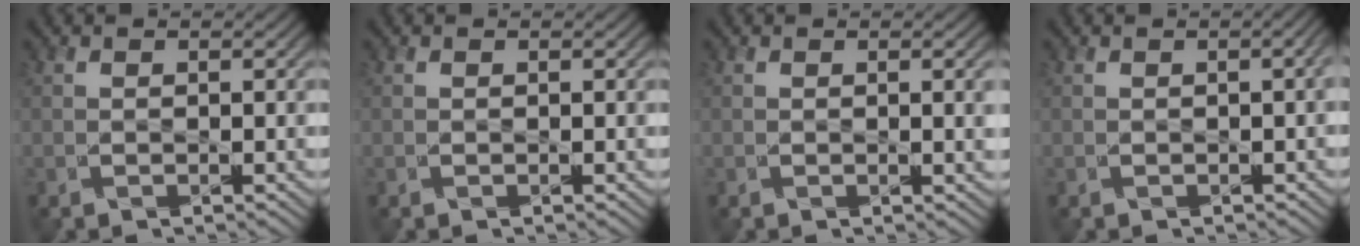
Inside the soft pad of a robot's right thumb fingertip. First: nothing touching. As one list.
[{"total": 0.0}, {"total": 2.0, "force": [0.4, 0.3, 1.9], "torque": [-0.028, 0.001, 0.007]}, {"total": 1.7, "force": [0.0, 0.3, 1.7], "torque": [-0.024, 0.007, -0.001]}]